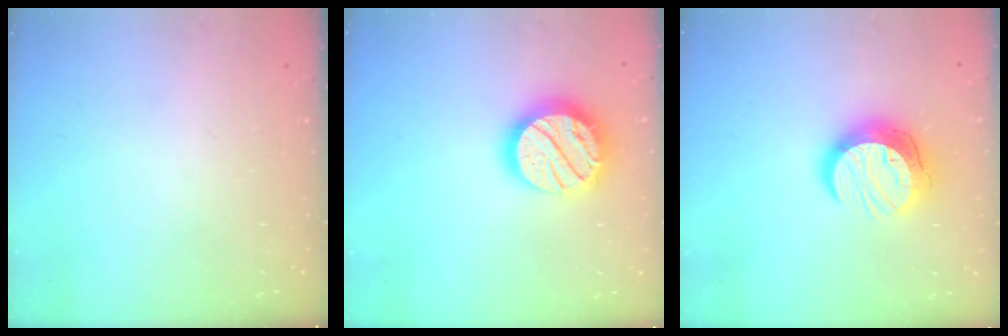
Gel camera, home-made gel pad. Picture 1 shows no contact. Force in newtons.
{"total": 19.1, "press": 19.1, "slide": 1.3}
{"total": 13.5, "press": 13.5, "slide": 1.0}